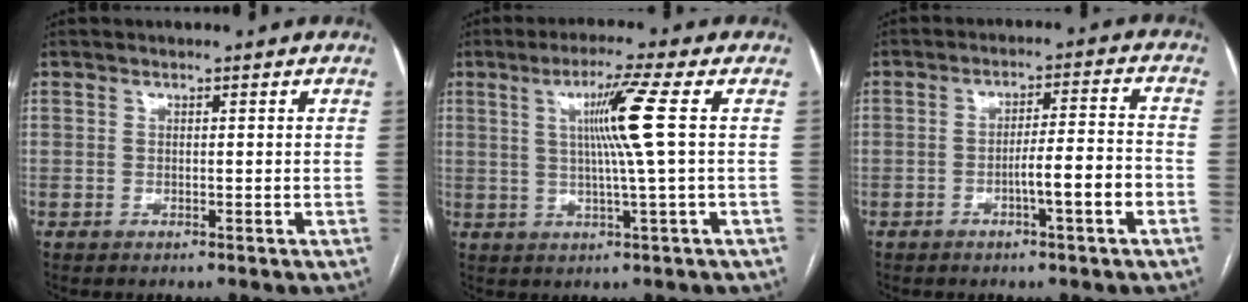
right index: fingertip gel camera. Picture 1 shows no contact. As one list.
[{"total": 7.9, "force": [1.5, -2.0, 7.5], "torque": [-0.136, 0.002, 0.034]}, {"total": 6.7, "force": [-2.7, 0.1, 6.2], "torque": [-0.095, 0.014, -0.038]}]